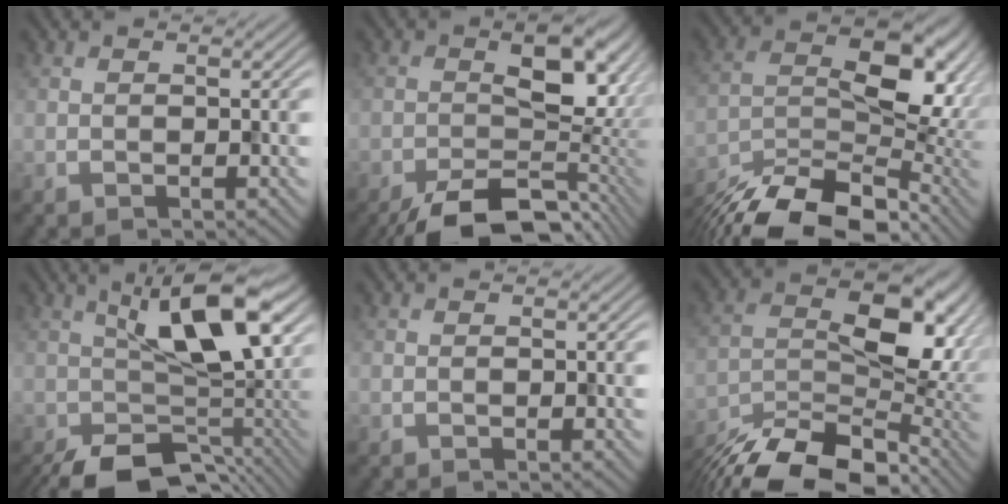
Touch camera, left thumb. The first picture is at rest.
{"total": 13.8, "force": [-5.7, 6.9, 10.4], "torque": [-0.140, -0.021, -0.087]}
{"total": 15.1, "force": [-9.0, 6.6, 10.2], "torque": [-0.193, -0.017, -0.157]}
{"total": 13.0, "force": [-2.0, 6.8, 10.9], "torque": [-0.166, -0.012, -0.034]}
{"total": 0.0}
{"total": 14.9, "force": [-8.6, 6.6, 10.2], "torque": [-0.183, -0.014, -0.154]}